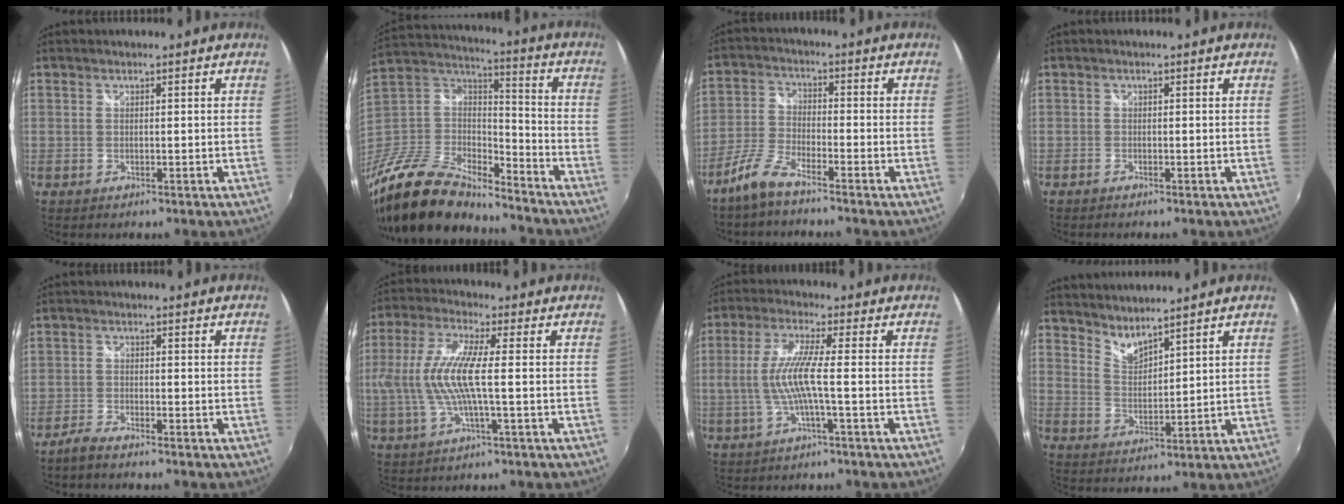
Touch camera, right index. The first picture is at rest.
{"total": 24.6, "force": [-19.3, 9.3, 12.1], "torque": [-0.265, -0.011, -0.349]}
{"total": 6.2, "force": [-5.1, 1.2, 3.4], "torque": [-0.082, 0.001, -0.107]}
{"total": 0.7, "force": [-0.6, 0.1, 0.2], "torque": [-0.006, -0.003, -0.014]}
{"total": 3.3, "force": [-3.0, 0.3, 1.3], "torque": [-0.047, -0.005, -0.063]}
{"total": 11.1, "force": [-0.8, 1.5, 11.0], "torque": [-0.226, 0.000, -0.014]}
{"total": 7.7, "force": [-1.4, -0.3, 7.5], "torque": [-0.161, -0.003, -0.020]}
{"total": 5.2, "force": [4.9, 0.5, 1.6], "torque": [-0.026, -0.006, 0.091]}